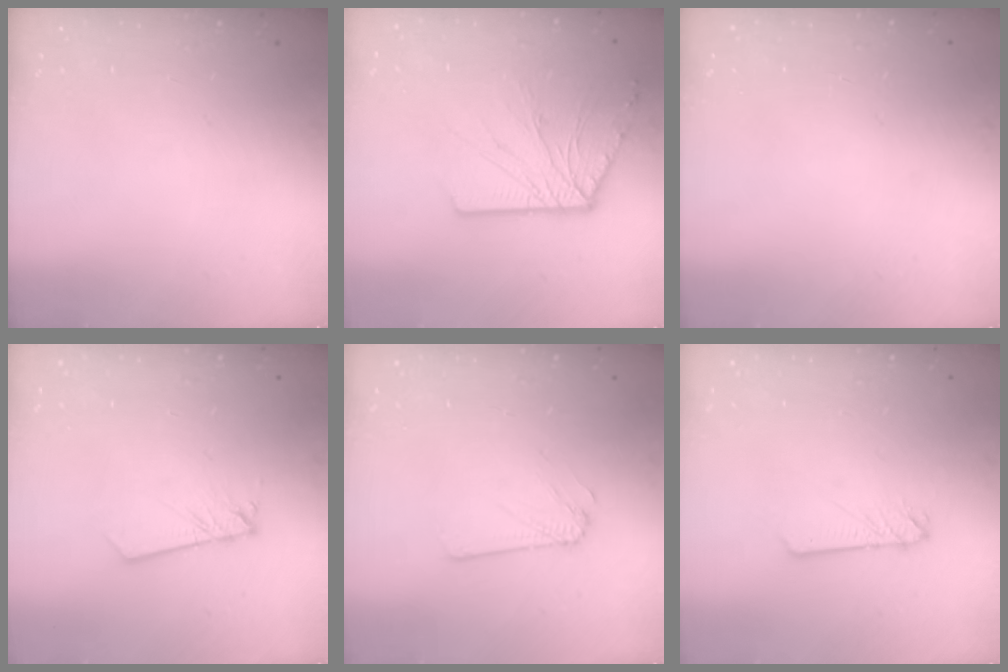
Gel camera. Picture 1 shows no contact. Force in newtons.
{"total": 9.3, "press": 9.3, "slide": 0.3}
{"total": 0.0}
{"total": 2.2, "press": 2.2, "slide": 0.1}
{"total": 2.1, "press": 2.1, "slide": 0.1}
{"total": 3.0, "press": 3.0, "slide": 0.2}